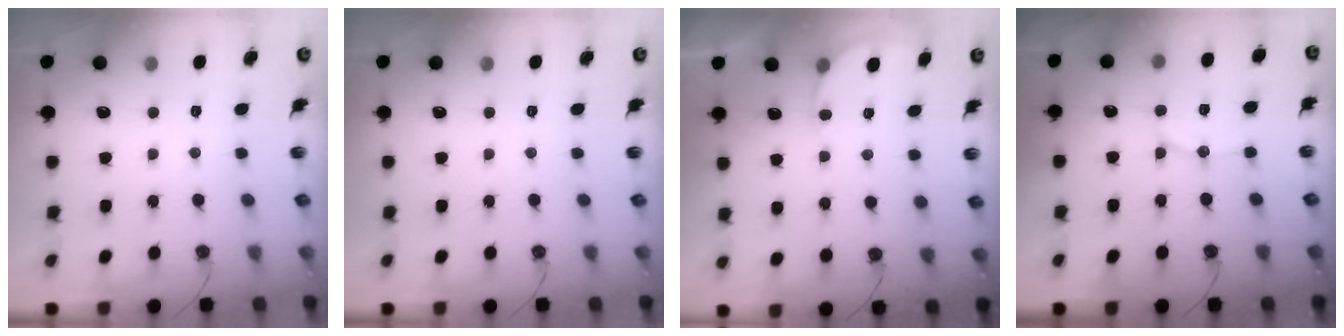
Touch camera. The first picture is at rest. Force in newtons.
{"total": 0.0}
{"total": 4.6, "press": 4.6, "slide": 0.3}
{"total": 9.2, "press": 9.0, "slide": 2.3}